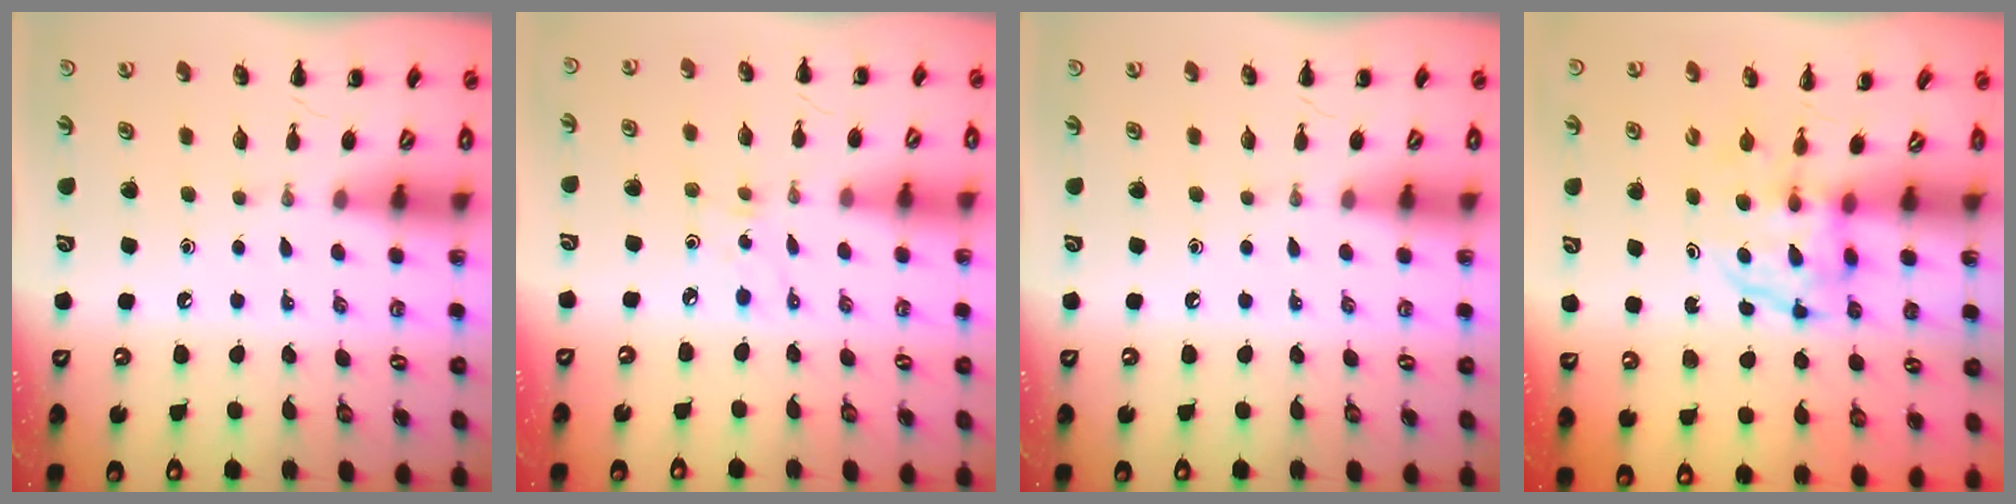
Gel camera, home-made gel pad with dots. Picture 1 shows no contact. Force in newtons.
{"total": 3.2, "press": 3.2, "slide": 0.7}
{"total": 0.0}
{"total": 3.9, "press": 3.8, "slide": 0.3}